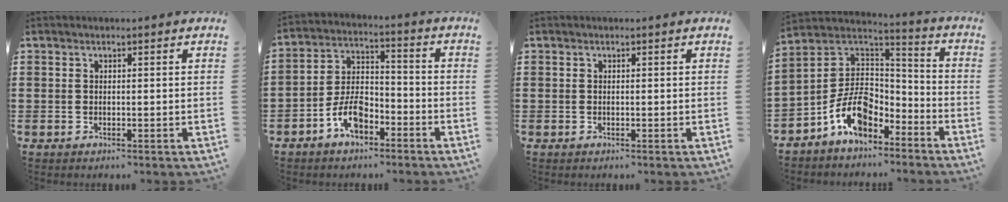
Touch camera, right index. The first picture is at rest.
{"total": 7.4, "force": [-4.3, 3.9, 4.6], "torque": [-0.103, 0.014, -0.083]}
{"total": 0.0}
{"total": 9.9, "force": [-5.5, 5.9, 5.8], "torque": [-0.139, 0.009, -0.110]}